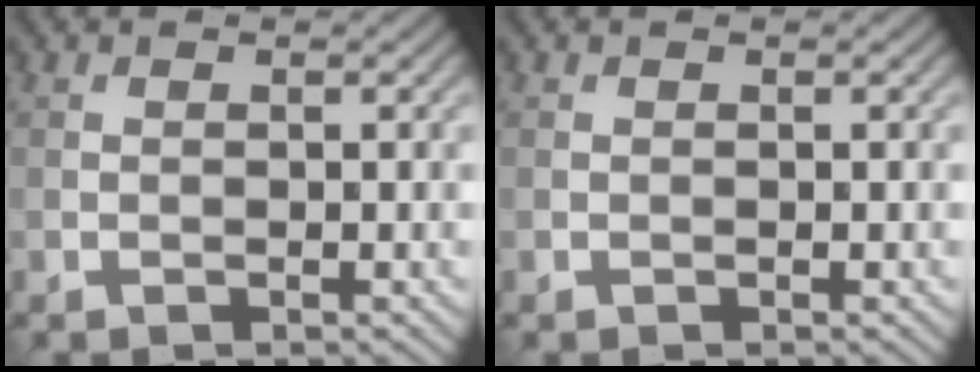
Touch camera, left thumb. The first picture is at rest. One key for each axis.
{"total": 0.0}